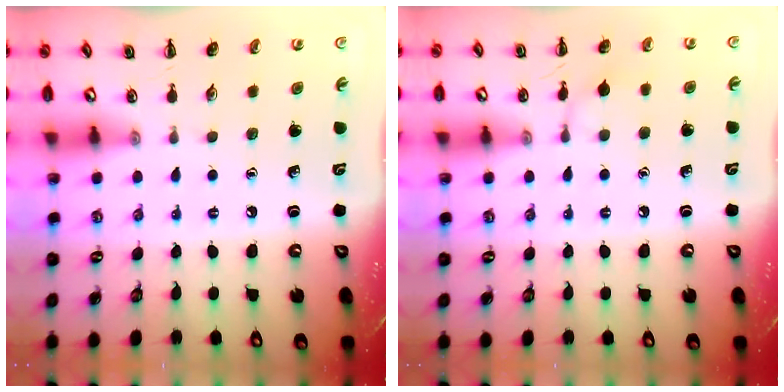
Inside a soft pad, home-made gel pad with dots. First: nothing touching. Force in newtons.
{"total": 5.4, "press": 5.1, "slide": 1.8}